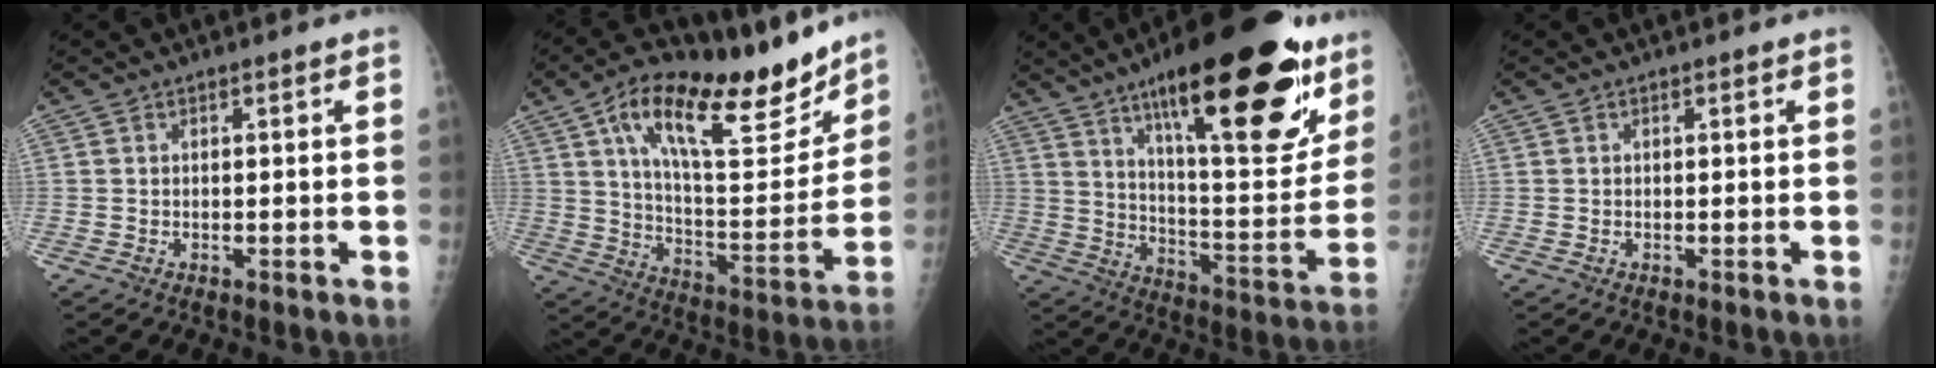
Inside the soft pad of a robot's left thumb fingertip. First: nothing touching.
{"total": 24.3, "force": [15.2, 8.7, 16.8], "torque": [-0.223, -0.051, 0.252]}
{"total": 31.1, "force": [17.9, 9.2, 23.7], "torque": [-0.314, -0.064, 0.276]}
{"total": 0.0}